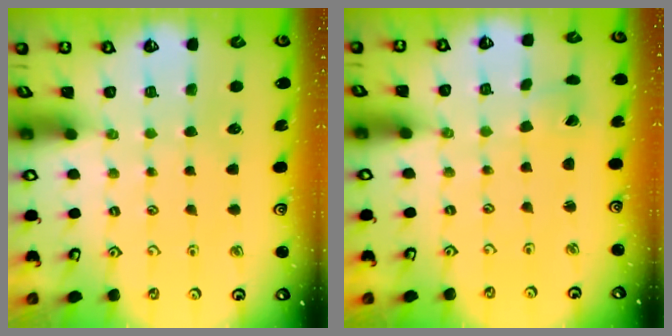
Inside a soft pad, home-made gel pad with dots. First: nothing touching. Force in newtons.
{"total": 0.7, "press": 0.7, "slide": 0.1}